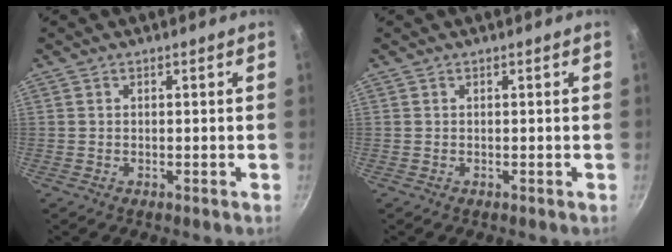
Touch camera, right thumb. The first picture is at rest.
{"total": 0.0}